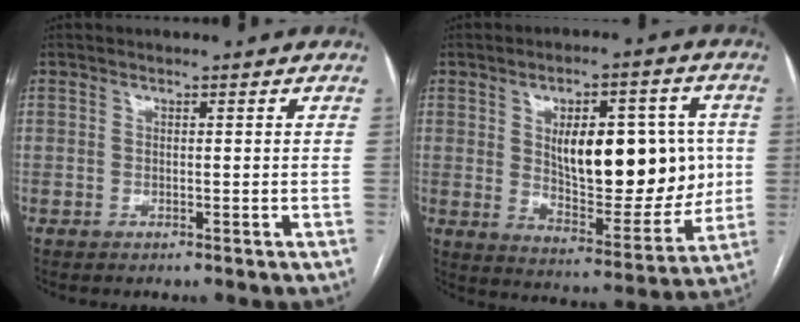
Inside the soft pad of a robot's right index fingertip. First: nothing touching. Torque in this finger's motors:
{"motor_torque": [0.85, -0.21, 0.68, 0.13]}